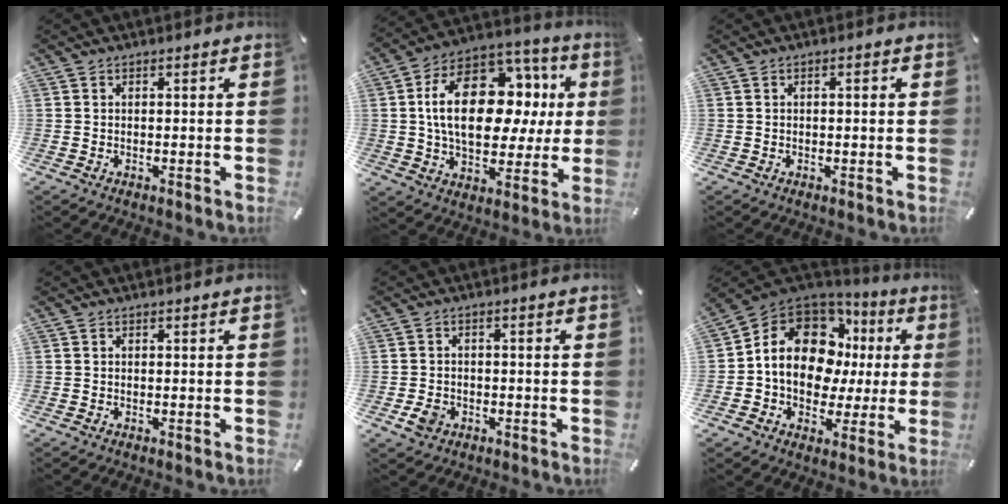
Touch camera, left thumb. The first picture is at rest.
{"total": 22.9, "force": [3.9, 14.4, 17.3], "torque": [-0.306, 0.003, 0.069]}
{"total": 1.1, "force": [-0.1, 0.3, 1.0], "torque": [-0.019, 0.000, -0.002]}
{"total": 0.0}
{"total": 3.9, "force": [-1.6, 2.9, 1.9], "torque": [-0.045, 0.002, -0.030]}
{"total": 15.2, "force": [3.1, 11.3, 9.6], "torque": [-0.179, -0.022, 0.057]}